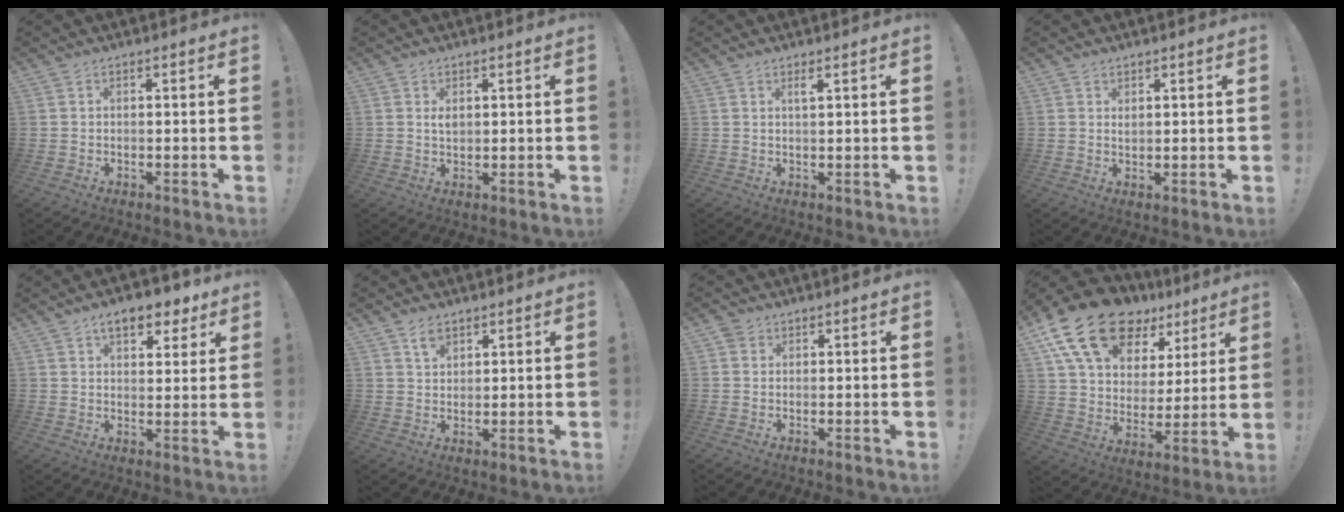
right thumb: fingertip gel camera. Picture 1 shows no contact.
{"total": 2.1, "force": [1.0, 1.1, 1.6], "torque": [-0.018, -0.004, 0.014]}
{"total": 1.9, "force": [1.1, 0.0, 1.5], "torque": [-0.017, -0.004, 0.016]}
{"total": 1.4, "force": [1.1, 0.7, 0.6], "torque": [0.003, -0.007, 0.018]}
{"total": 9.3, "force": [5.8, 4.5, 5.7], "torque": [-0.071, -0.027, 0.100]}
{"total": 4.2, "force": [2.9, 2.3, 1.9], "torque": [-0.022, -0.013, 0.052]}
{"total": 1.6, "force": [0.9, 1.3, 0.4], "torque": [-0.002, -0.001, 0.015]}
{"total": 21.8, "force": [14.0, 12.0, 11.6], "torque": [-0.191, -0.082, 0.259]}